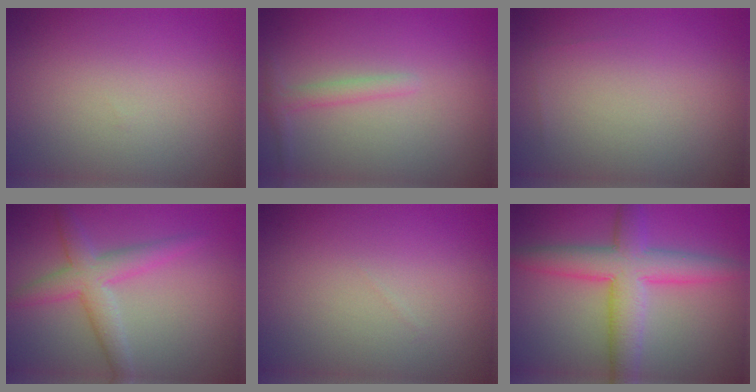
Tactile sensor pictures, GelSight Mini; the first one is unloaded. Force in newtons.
{"total": 1.4, "press": 1.4, "slide": 0.1}
{"total": 0.0}
{"total": 3.9, "press": 3.9, "slide": 0.1}
{"total": 0.0}
{"total": 6.7, "press": 6.7, "slide": 0.2}